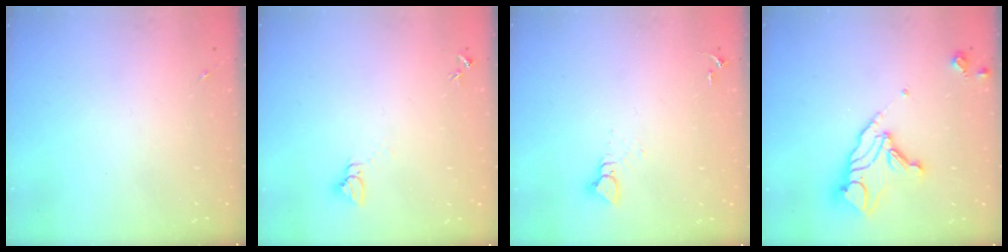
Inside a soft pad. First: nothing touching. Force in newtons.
{"total": 2.8, "press": 2.8, "slide": 0.1}
{"total": 3.9, "press": 3.9, "slide": 0.4}
{"total": 14.3, "press": 14.3, "slide": 1.0}